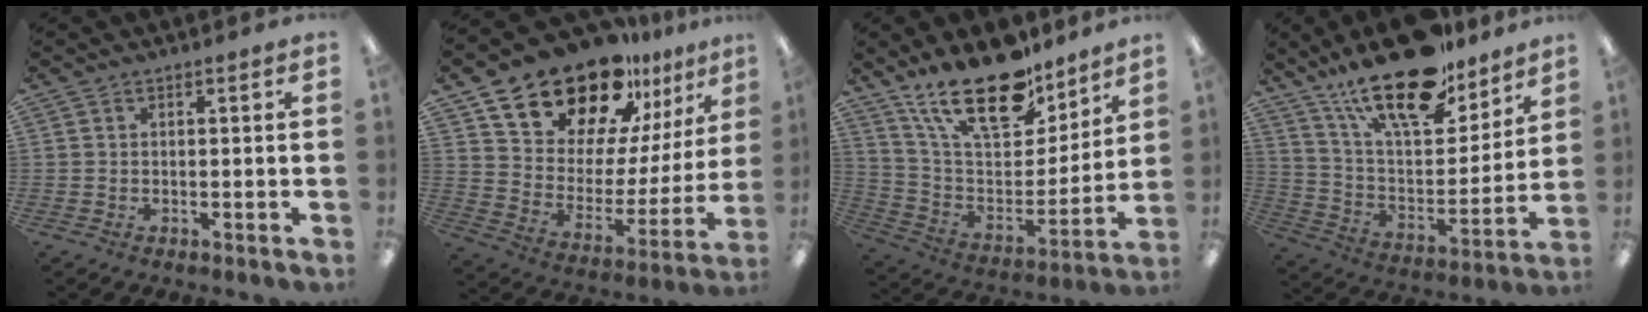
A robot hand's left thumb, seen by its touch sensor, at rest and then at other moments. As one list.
[{"total": 21.9, "force": [18.2, 9.5, 7.6], "torque": [-0.140, -0.133, 0.326]}, {"total": 22.1, "force": [16.1, 9.5, 11.8], "torque": [-0.207, -0.099, 0.286]}, {"total": 23.0, "force": [17.0, 8.6, 12.9], "torque": [-0.214, -0.105, 0.294]}]